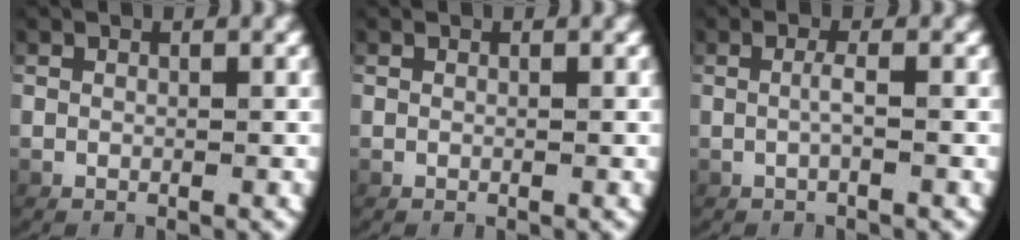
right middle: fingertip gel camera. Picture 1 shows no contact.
{"total": 0.0}
{"total": 1.2, "force": [-0.4, -0.4, 1.0], "torque": [-0.027, -0.002, -0.002]}